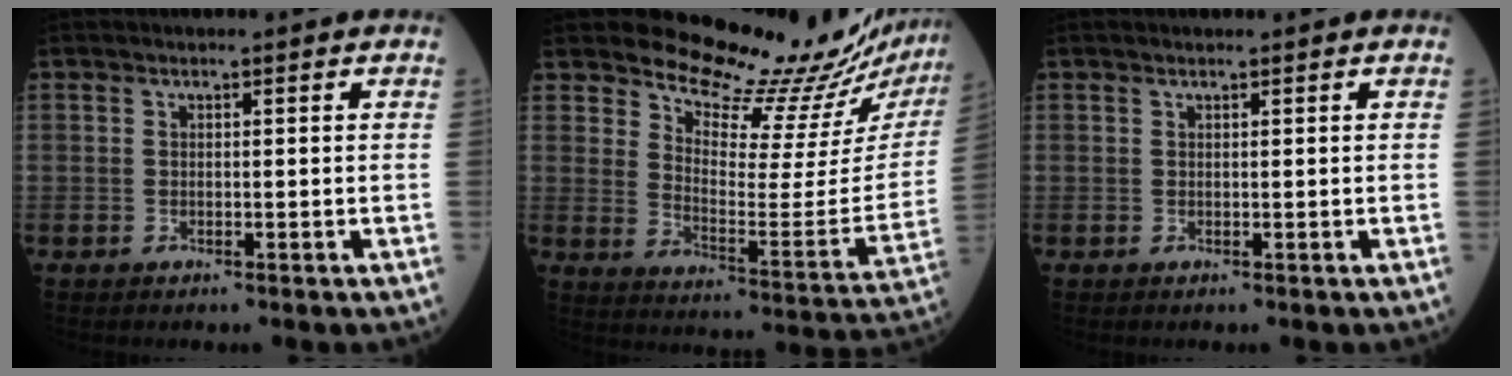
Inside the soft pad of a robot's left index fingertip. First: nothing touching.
{"total": 18.0, "force": [17.4, 1.0, 4.6], "torque": [-0.077, -0.120, 0.223]}
{"total": 0.7, "force": [0.7, 0.0, 0.2], "torque": [-0.007, 0.005, 0.014]}